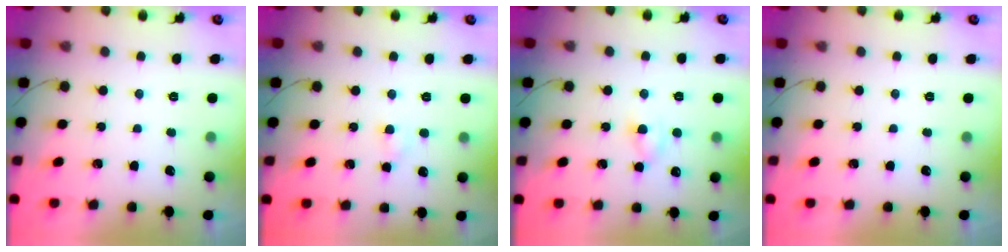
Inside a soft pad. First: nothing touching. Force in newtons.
{"total": 2.6, "press": 2.4, "slide": 0.9}
{"total": 2.9, "press": 2.6, "slide": 1.3}
{"total": 0.0}